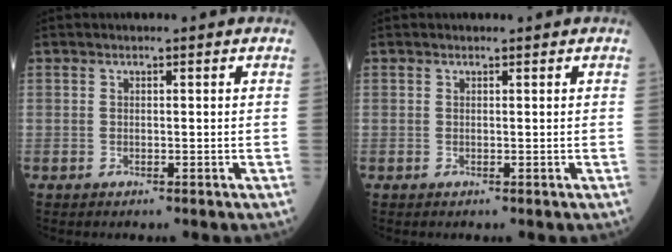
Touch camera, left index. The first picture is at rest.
{"total": 0.0}